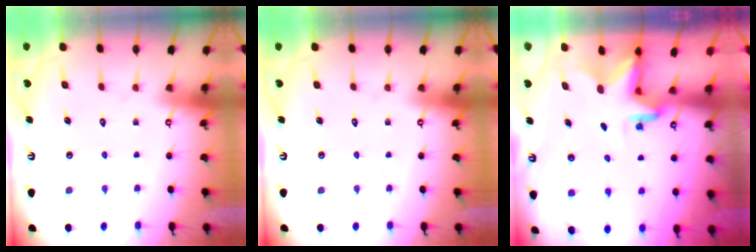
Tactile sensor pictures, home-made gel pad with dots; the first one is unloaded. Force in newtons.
{"total": 0.0}
{"total": 2.8, "press": 2.8, "slide": 0.2}